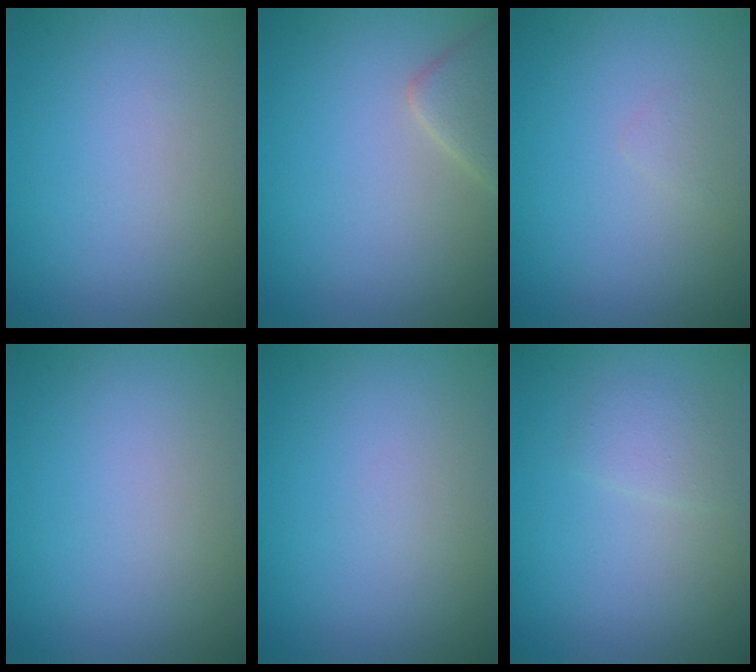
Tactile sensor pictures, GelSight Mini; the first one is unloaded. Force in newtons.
{"total": 2.7, "press": 2.7, "slide": 0.2}
{"total": 0.5, "press": 0.5, "slide": 0.0}
{"total": 0.0}
{"total": 0.0}
{"total": 1.3, "press": 1.3, "slide": 0.0}